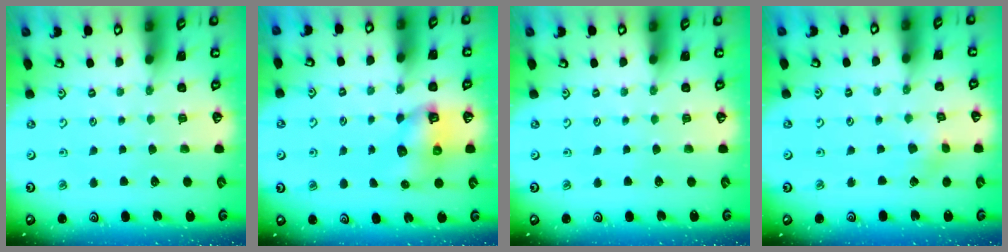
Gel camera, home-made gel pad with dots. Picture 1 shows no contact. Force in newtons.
{"total": 7.5, "press": 7.5, "slide": 0.9}
{"total": 0.0}
{"total": 1.9, "press": 1.9, "slide": 0.2}